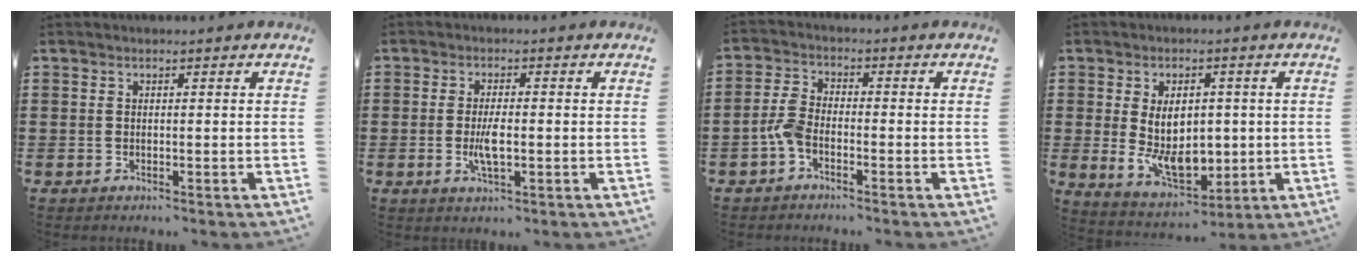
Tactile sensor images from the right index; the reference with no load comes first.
{"total": 4.2, "force": [-0.7, 1.3, 3.9], "torque": [-0.081, -0.003, -0.017]}
{"total": 3.8, "force": [-2.1, 1.8, 2.6], "torque": [-0.077, 0.000, -0.047]}
{"total": 9.2, "force": [0.0, 6.0, 7.0], "torque": [-0.118, 0.002, -0.004]}